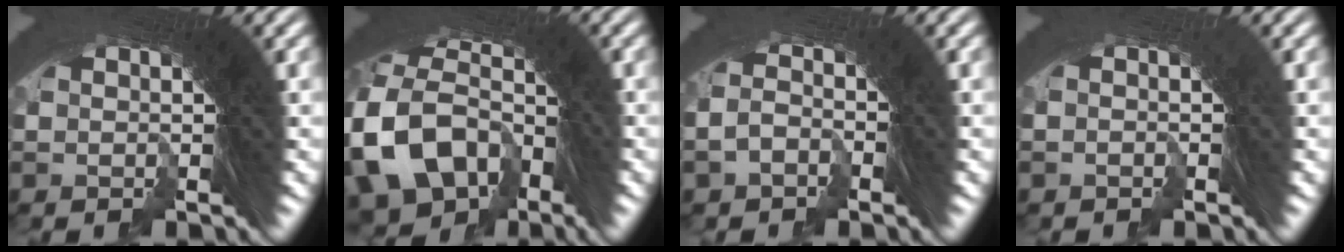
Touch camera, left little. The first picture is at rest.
{"total": 12.3, "force": [-4.4, 10.4, 4.9], "torque": [-0.123, -0.048, -0.074]}
{"total": 4.0, "force": [-3.5, 0.8, -1.9], "torque": [0.035, -0.017, -0.054]}
{"total": 2.6, "force": [-1.3, -0.9, -2.0], "torque": [0.031, -0.008, -0.017]}